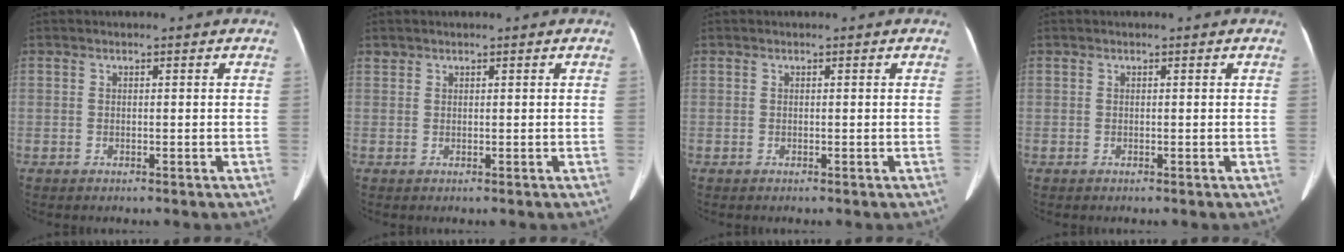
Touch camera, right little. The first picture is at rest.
{"total": 0.5, "force": [0.5, 0.3, 0.0], "torque": [-0.001, 0.006, 0.010]}
{"total": 0.0}
{"total": 0.0}